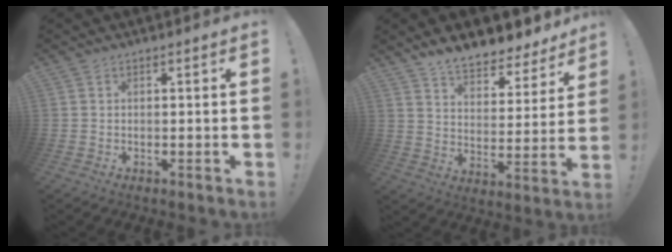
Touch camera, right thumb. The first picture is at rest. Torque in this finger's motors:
{"motor_torque": [0.09, 0.19, 0.09, 0.18, 0.00]}